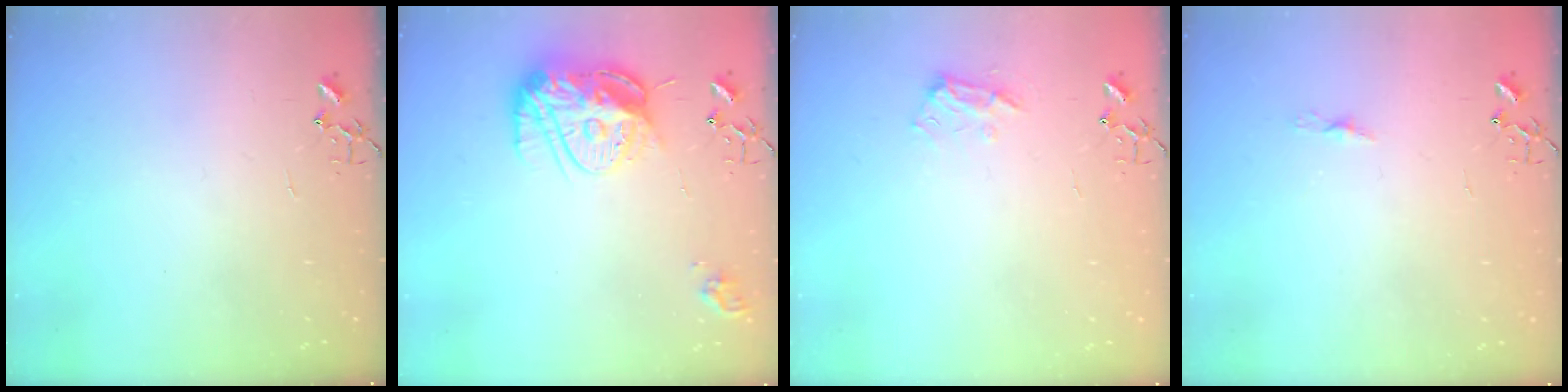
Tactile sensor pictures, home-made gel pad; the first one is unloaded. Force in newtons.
{"total": 19.1, "press": 19.1, "slide": 1.5}
{"total": 9.0, "press": 8.9, "slide": 1.1}
{"total": 3.8, "press": 3.7, "slide": 0.3}